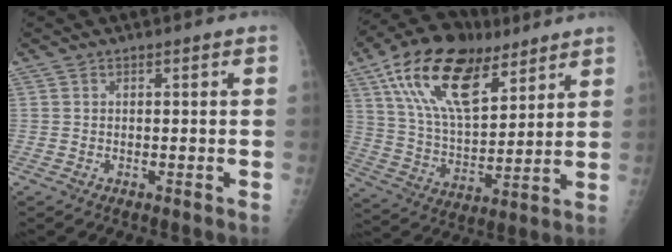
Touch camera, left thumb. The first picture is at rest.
{"total": 20.9, "force": [11.6, 10.1, 14.1], "torque": [-0.229, -0.035, 0.212]}